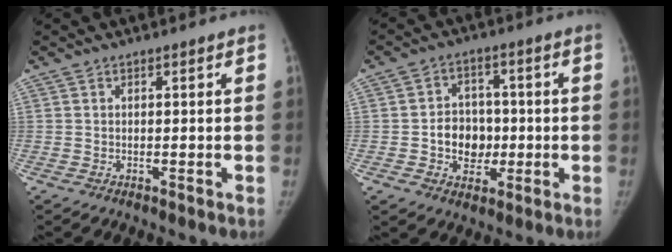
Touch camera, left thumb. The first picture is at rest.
{"total": 8.1, "force": [-1.2, 6.8, 4.3], "torque": [-0.026, 0.014, -0.019]}